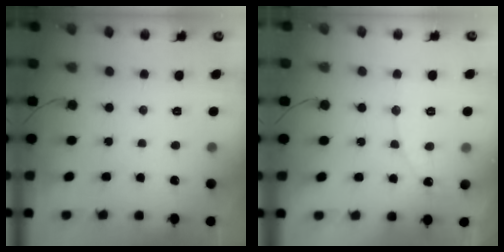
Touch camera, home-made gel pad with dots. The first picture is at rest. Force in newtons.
{"total": 6.5, "press": 6.5, "slide": 0.5}